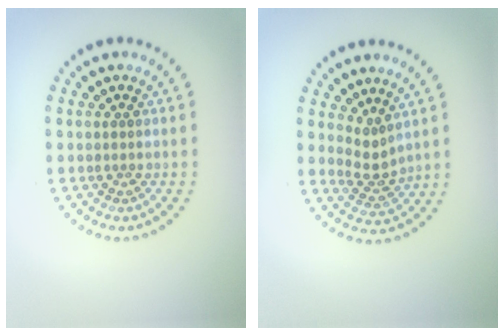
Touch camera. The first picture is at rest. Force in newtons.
{"total": 2.2, "press": 1.4, "slide": 1.7}